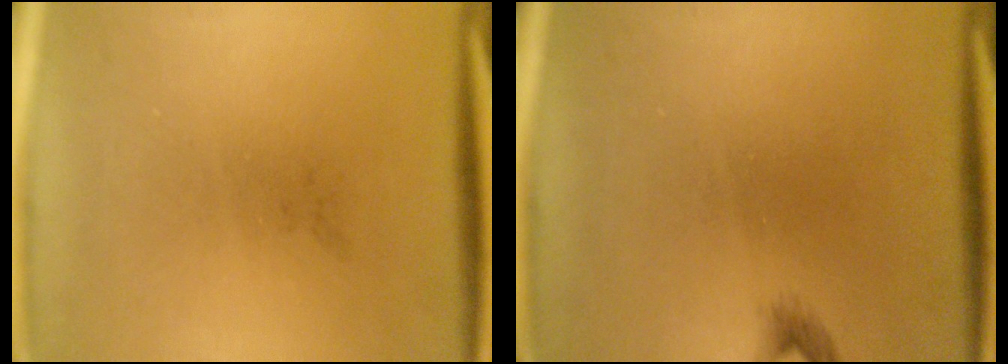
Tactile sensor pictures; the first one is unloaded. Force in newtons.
{"total": 0.9}